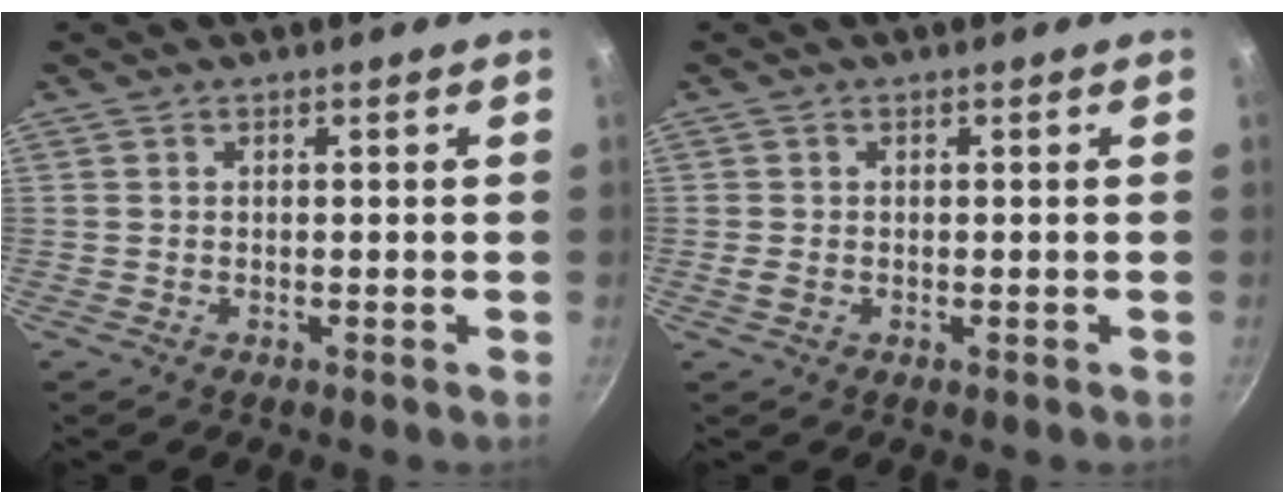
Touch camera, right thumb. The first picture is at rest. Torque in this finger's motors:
{"motor_torque": [0.16, -0.43, 0.00, -0.35, 0.10]}